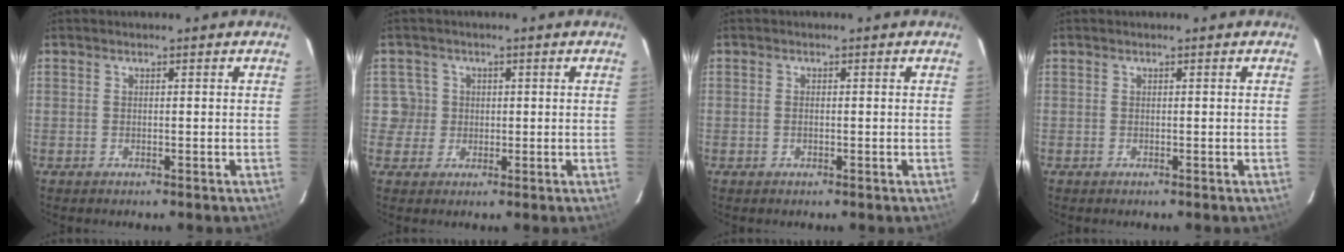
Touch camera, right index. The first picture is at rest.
{"total": 3.7, "force": [0.3, 3.7, 0.0], "torque": [0.019, 0.022, 0.006]}
{"total": 0.9, "force": [-0.1, 0.5, 0.8], "torque": [-0.015, 0.001, -0.003]}
{"total": 0.0}